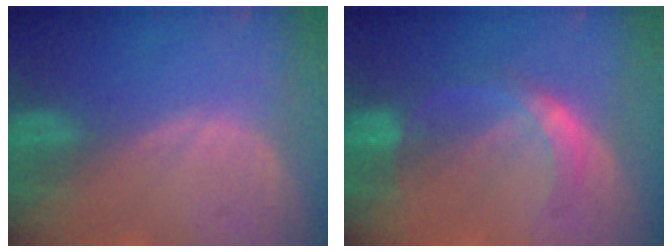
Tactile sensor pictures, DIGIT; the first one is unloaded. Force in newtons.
{"total": 5.6, "press": 5.0, "slide": 2.5}